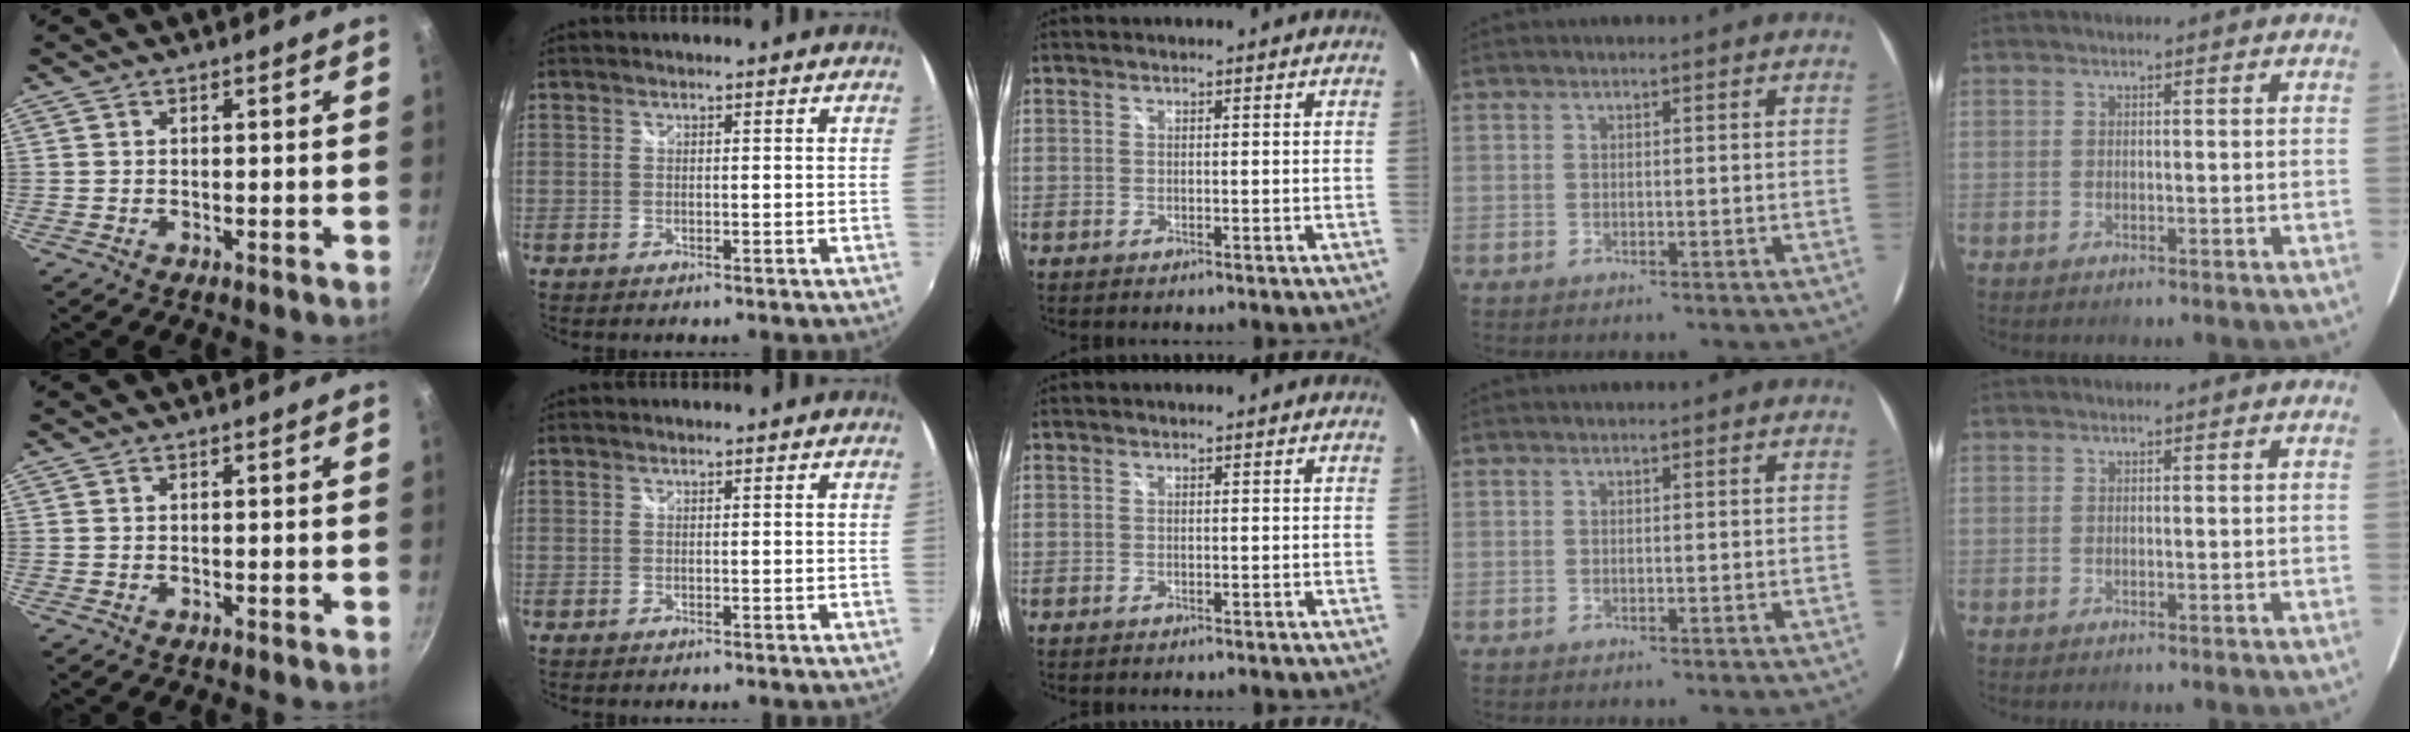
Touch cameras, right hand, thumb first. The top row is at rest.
{}